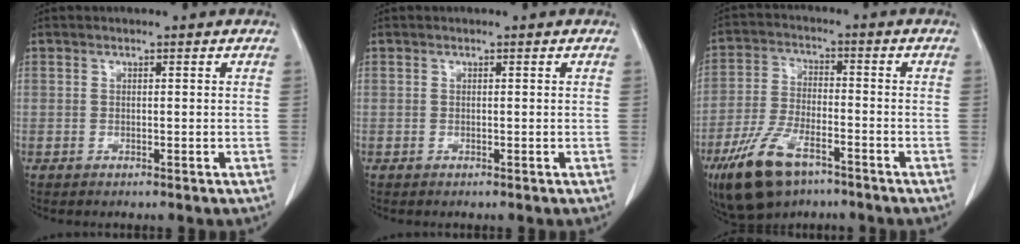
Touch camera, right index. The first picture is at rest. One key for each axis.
{"total": 0.0}
{"total": 11.5, "fx": -7.1, "fy": 4.6, "fz": 7.7, "tx": -0.167, "ty": -0.012, "tz": -0.127}